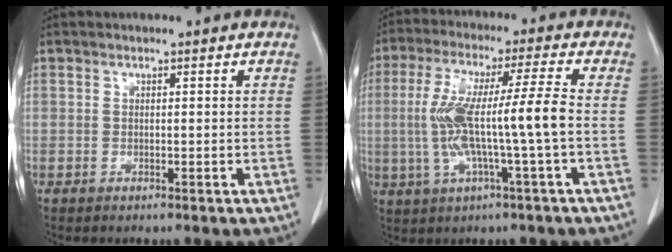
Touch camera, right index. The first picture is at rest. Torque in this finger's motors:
{"motor_torque": [1.80, -0.17, 0.92, 0.21]}